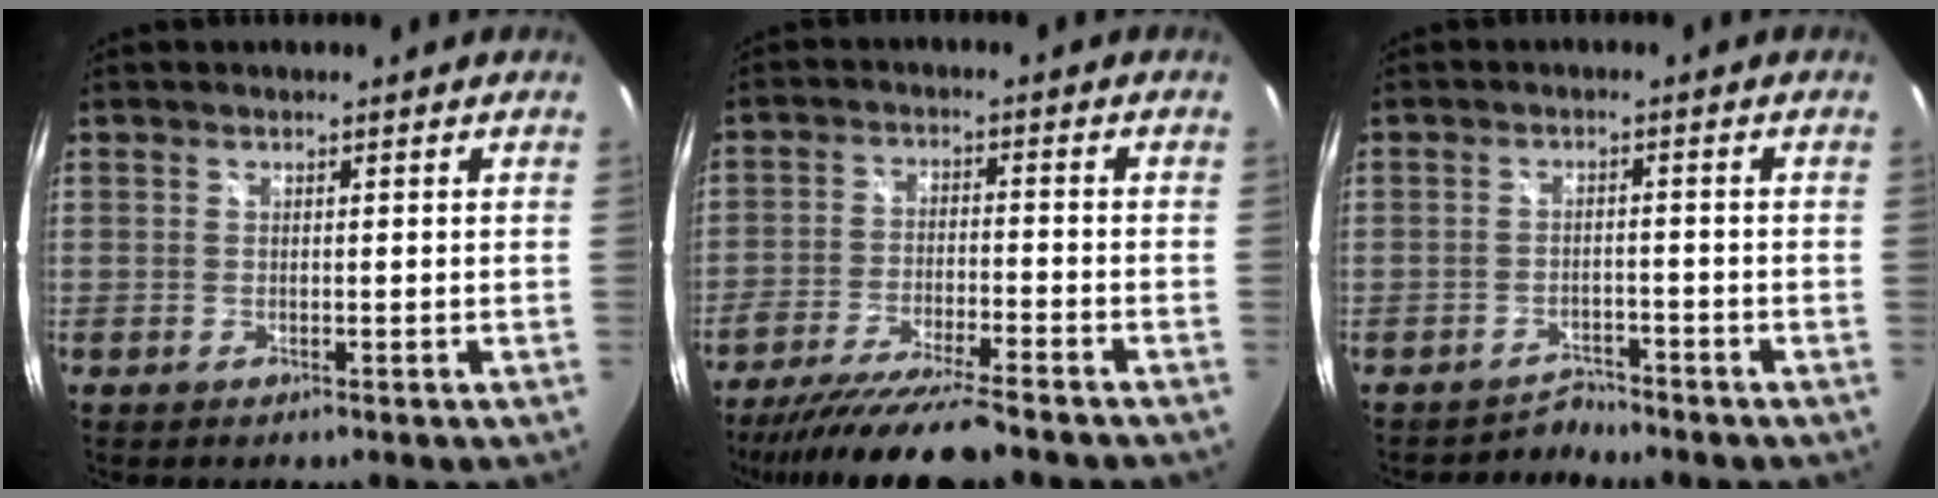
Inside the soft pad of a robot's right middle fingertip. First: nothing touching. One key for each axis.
{"total": 13.9, "fx": -12.1, "fy": 0.3, "fz": 6.8, "tx": -0.146, "ty": -0.028, "tz": -0.204}
{"total": 2.9, "fx": -2.7, "fy": 0.7, "fz": -0.6, "tx": 0.011, "ty": 0.008, "tz": -0.045}